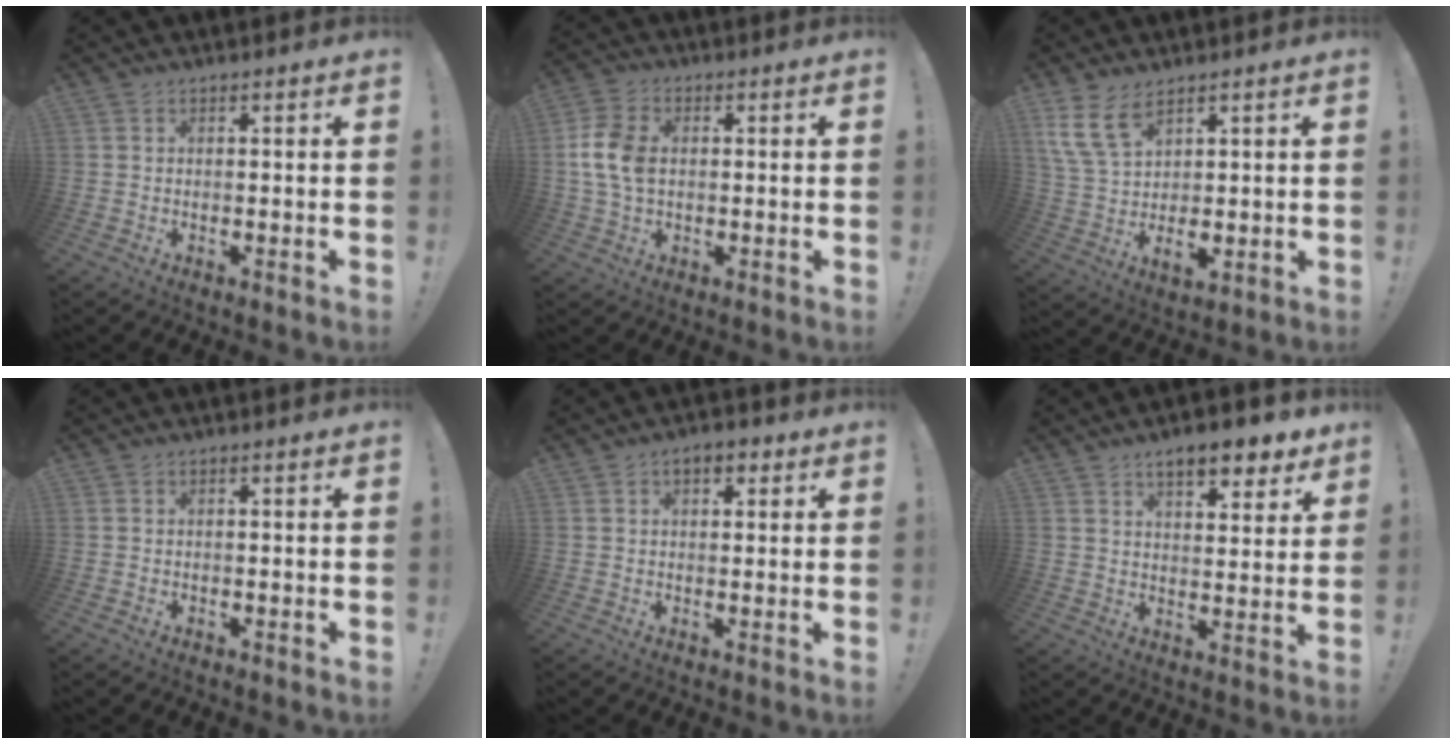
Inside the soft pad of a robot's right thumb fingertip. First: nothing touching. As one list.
[{"total": 10.1, "force": [0.5, 7.1, 7.1], "torque": [-0.147, 0.006, 0.010]}, {"total": 10.2, "force": [4.6, 5.5, 7.2], "torque": [-0.145, -0.029, 0.090]}, {"total": 0.6, "force": [-0.5, 0.2, 0.1], "torque": [-0.007, 0.003, -0.009]}, {"total": 4.2, "force": [1.7, 2.6, 2.8], "torque": [-0.032, 0.002, 0.027]}, {"total": 9.0, "force": [6.4, 3.1, 5.6], "torque": [-0.072, -0.037, 0.109]}]